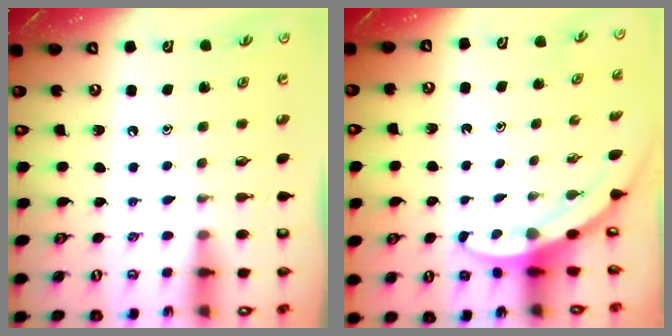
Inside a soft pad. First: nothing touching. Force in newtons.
{"total": 3.3, "press": 3.3, "slide": 0.1}